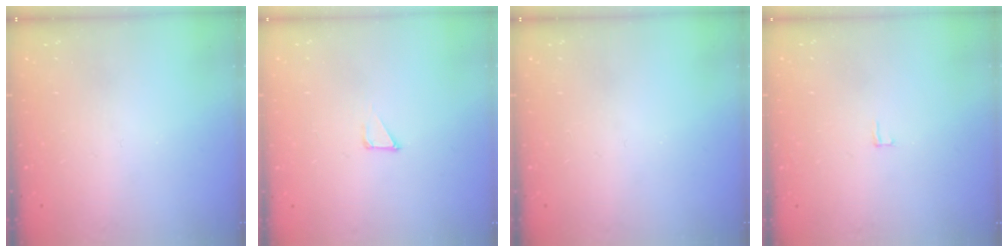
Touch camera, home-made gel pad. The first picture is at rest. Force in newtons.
{"total": 1.3, "press": 1.3, "slide": 0.0}
{"total": 0.0}
{"total": 2.0, "press": 2.0, "slide": 0.2}